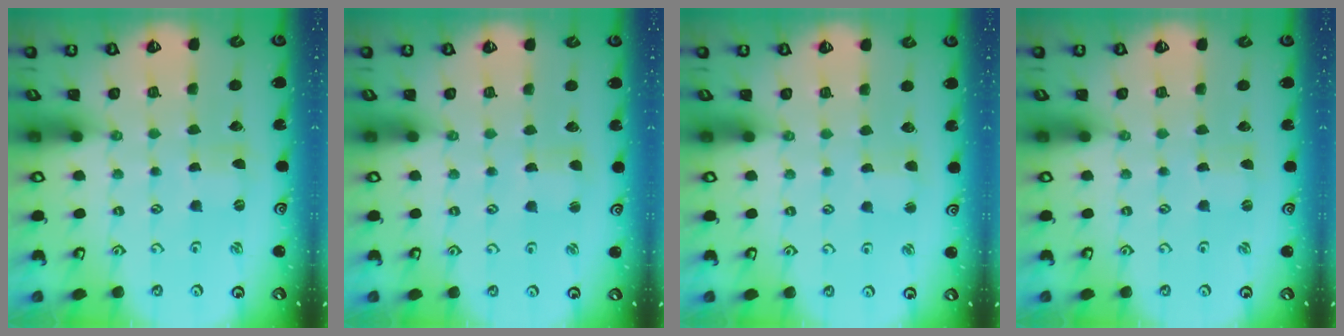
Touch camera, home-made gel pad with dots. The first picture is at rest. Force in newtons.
{"total": 2.2, "press": 2.2, "slide": 0.2}
{"total": 2.3, "press": 2.3, "slide": 0.4}
{"total": 0.0}